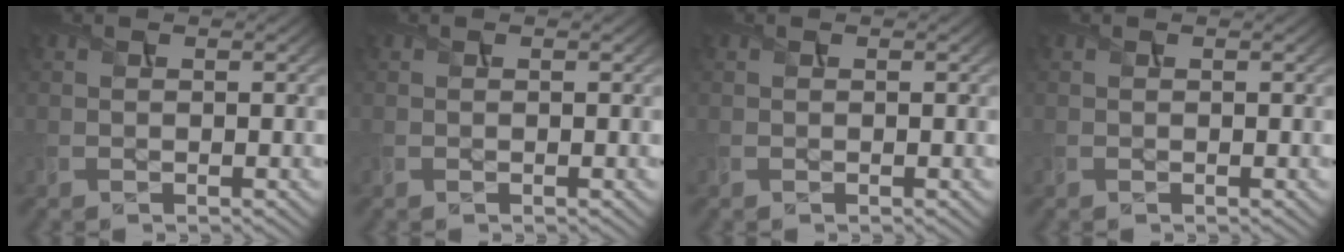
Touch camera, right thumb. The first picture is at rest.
{"total": 0.0}
{"total": 0.0}
{"total": 0.0}